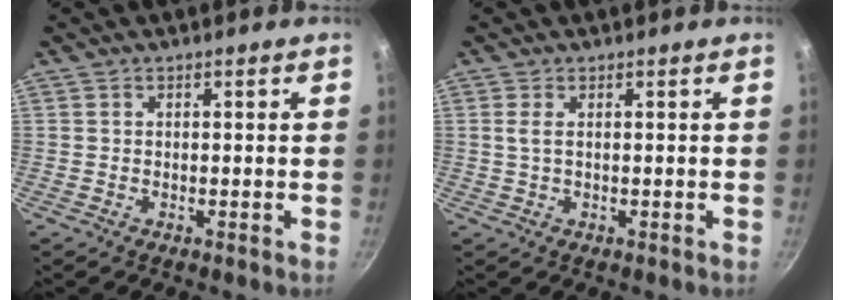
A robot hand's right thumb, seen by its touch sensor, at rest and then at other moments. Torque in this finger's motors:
{"motor_torque": [-0.62, -0.24, 0.37, -0.05, 0.10]}